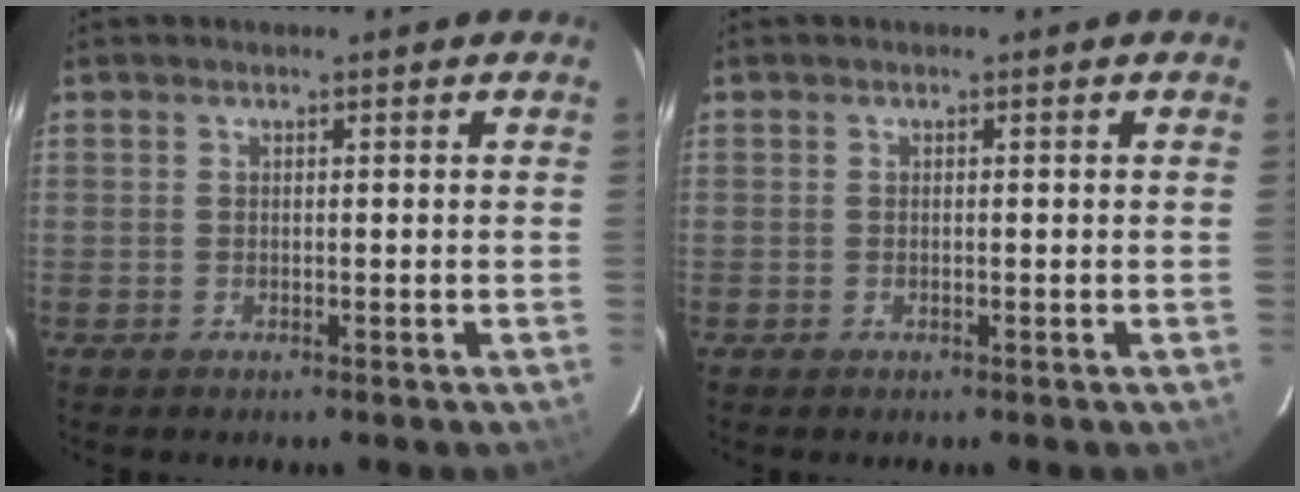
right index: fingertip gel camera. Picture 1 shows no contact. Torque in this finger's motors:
{"motor_torque": [-0.18, 0.10, -0.03, -0.01]}